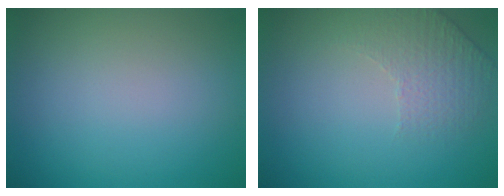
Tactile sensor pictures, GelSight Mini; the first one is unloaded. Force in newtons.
{"total": 1.7, "press": 1.3, "slide": 1.1}